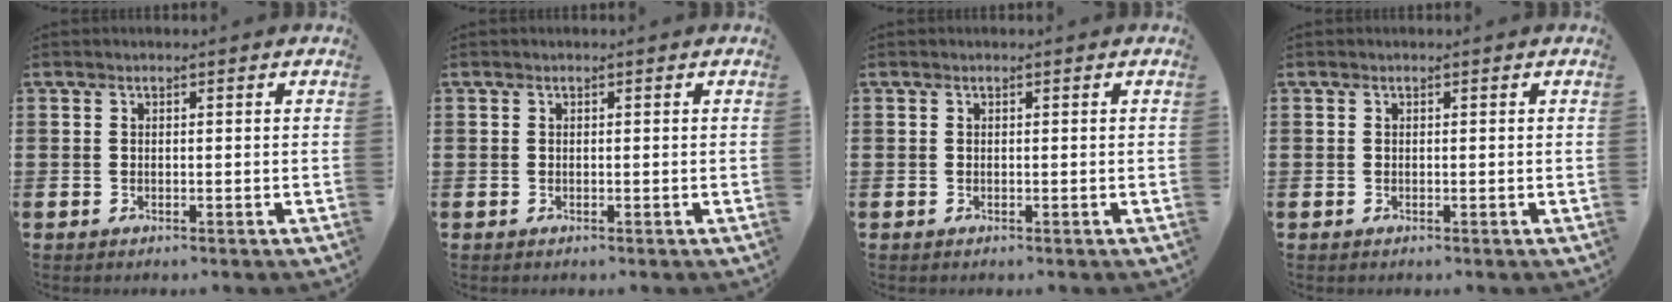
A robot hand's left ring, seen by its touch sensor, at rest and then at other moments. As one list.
[{"total": 0.0}, {"total": 0.0}, {"total": 0.0}]